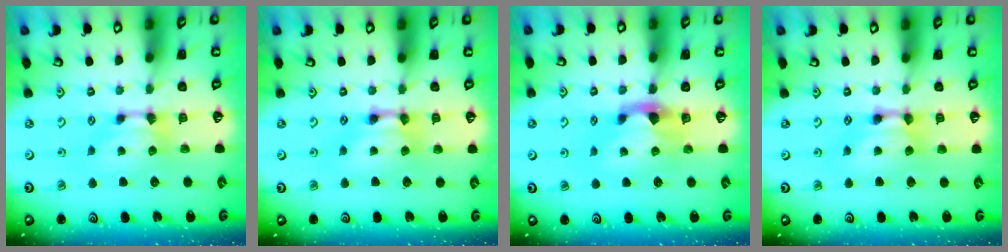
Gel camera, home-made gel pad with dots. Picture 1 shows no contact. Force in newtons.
{"total": 2.2, "press": 2.2, "slide": 0.1}
{"total": 2.3, "press": 1.9, "slide": 1.2}
{"total": 2.1, "press": 2.1, "slide": 0.1}